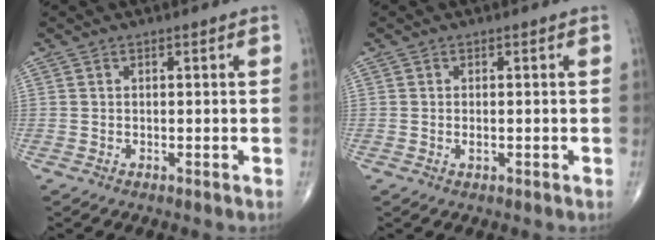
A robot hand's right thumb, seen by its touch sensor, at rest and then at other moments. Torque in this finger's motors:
{"motor_torque": [-0.30, 0.06, 0.16, 0.16, 0.03]}